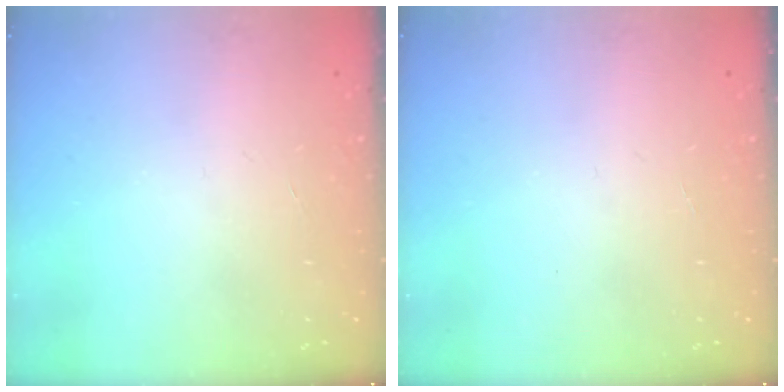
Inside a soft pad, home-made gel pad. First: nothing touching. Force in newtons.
{"total": 0.0}